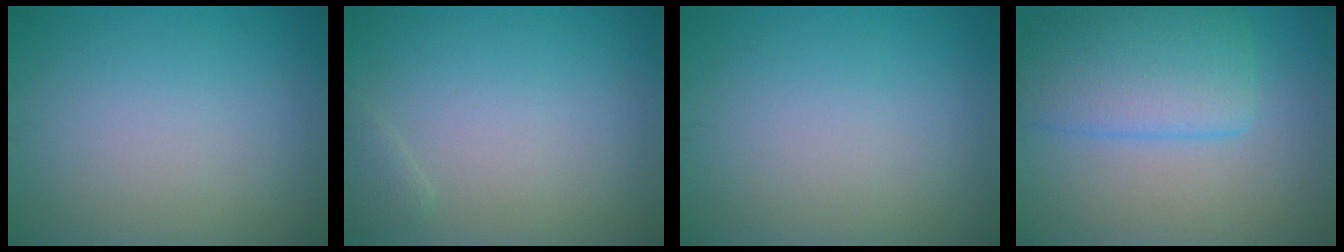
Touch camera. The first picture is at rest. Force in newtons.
{"total": 0.9, "press": 0.9, "slide": 0.1}
{"total": 0.0}
{"total": 5.9, "press": 5.9, "slide": 0.5}